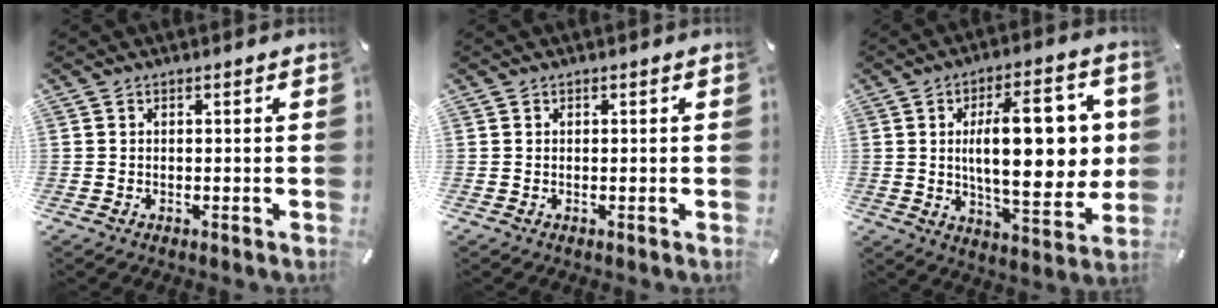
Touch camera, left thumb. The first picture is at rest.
{"total": 0.0}
{"total": 21.8, "force": [2.8, 9.1, 19.5], "torque": [-0.285, -0.006, 0.038]}